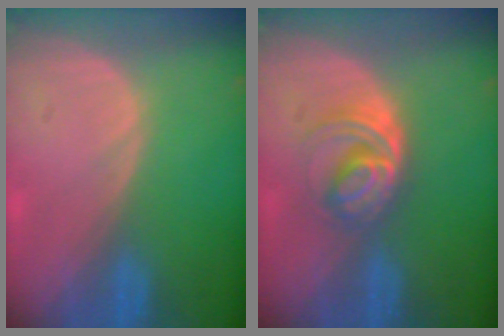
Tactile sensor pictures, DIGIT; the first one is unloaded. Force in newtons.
{"total": 6.3, "press": 5.4, "slide": 3.1}